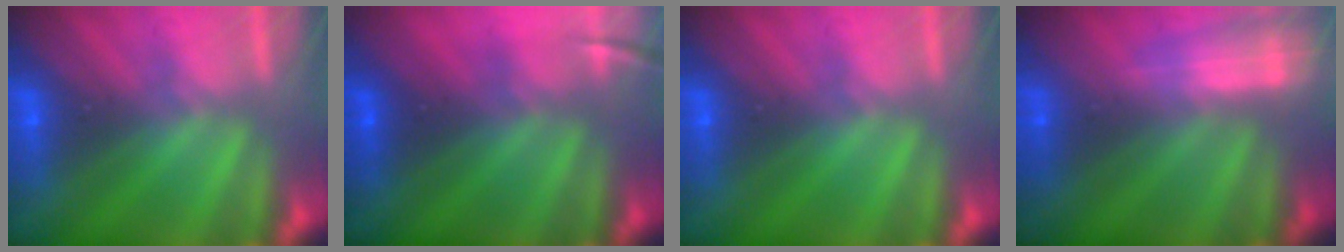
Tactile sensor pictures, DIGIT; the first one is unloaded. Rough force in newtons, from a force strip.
{"total": 1.7}
{"total": 0.0}
{"total": 2.5}